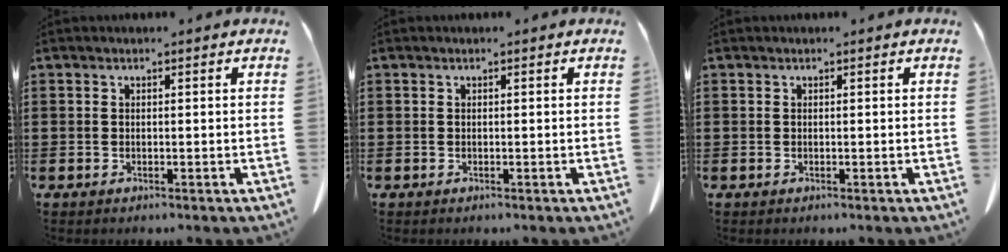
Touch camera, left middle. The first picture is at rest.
{"total": 0.0}
{"total": 0.0}